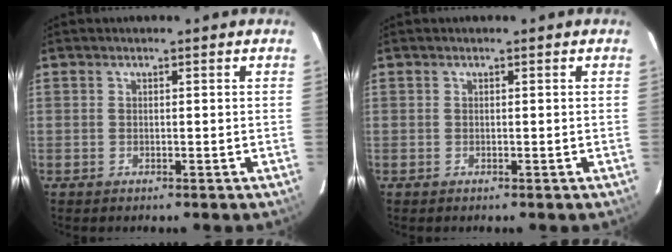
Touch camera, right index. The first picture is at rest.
{"total": 0.0}